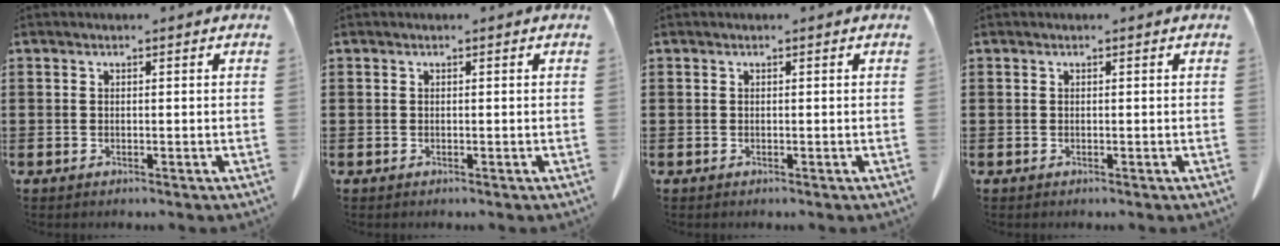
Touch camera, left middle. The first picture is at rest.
{"total": 0.0}
{"total": 0.0}
{"total": 0.0}